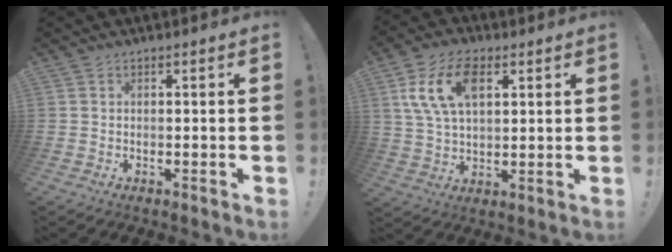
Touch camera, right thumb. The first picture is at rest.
{"total": 14.8, "force": [6.2, 9.3, 9.7], "torque": [-0.177, -0.010, 0.115]}